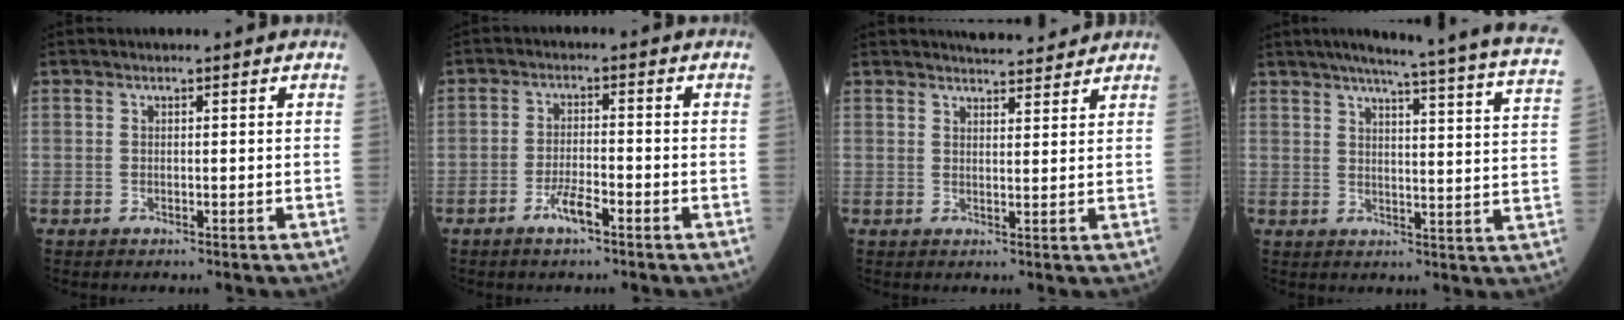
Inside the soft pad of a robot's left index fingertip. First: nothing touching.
{"total": 3.8, "force": [-2.5, 0.6, 2.8], "torque": [-0.057, -0.001, -0.047]}
{"total": 5.3, "force": [5.1, 0.8, 1.2], "torque": [-0.022, 0.010, 0.067]}
{"total": 24.2, "force": [20.7, -1.0, 12.6], "torque": [-0.179, -0.045, 0.242]}